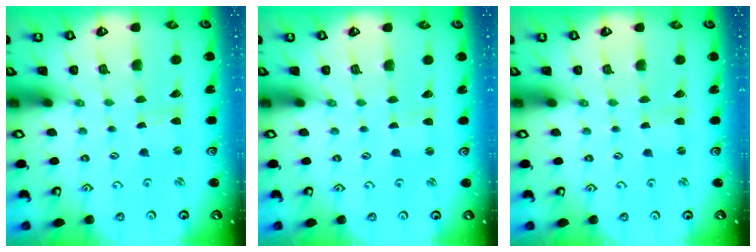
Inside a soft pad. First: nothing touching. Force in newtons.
{"total": 1.5, "press": 1.4, "slide": 0.3}
{"total": 0.7, "press": 0.7, "slide": 0.2}